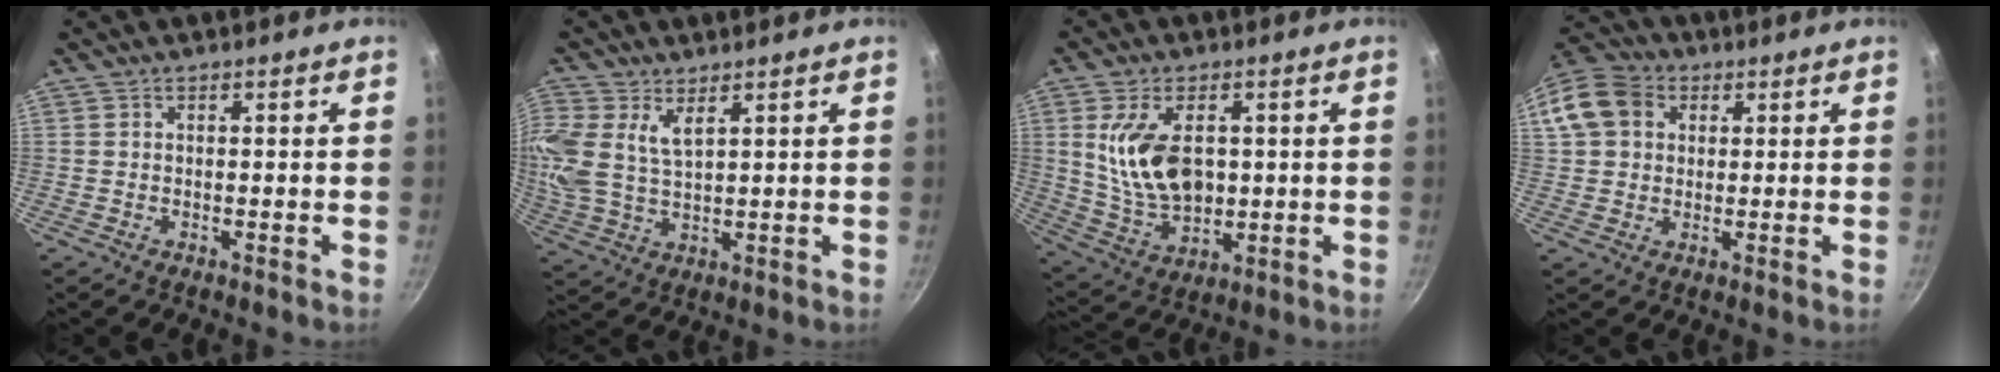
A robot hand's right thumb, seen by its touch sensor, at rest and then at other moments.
{"total": 10.4, "force": [4.7, 5.8, 7.2], "torque": [-0.163, -0.010, 0.098]}
{"total": 13.6, "force": [1.9, 8.2, 10.7], "torque": [-0.179, -0.019, 0.048]}
{"total": 11.0, "force": [2.7, 9.0, 5.7], "torque": [-0.091, 0.020, 0.033]}